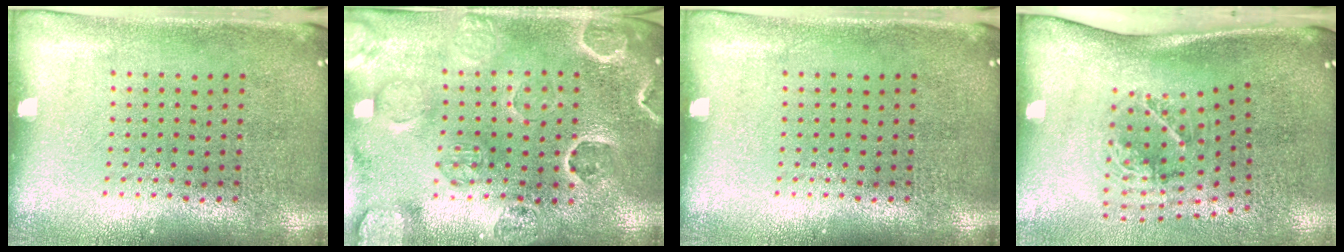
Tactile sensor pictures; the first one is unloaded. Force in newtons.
{"total": 2.8, "press": 2.7, "slide": 0.6}
{"total": 0.0}
{"total": 2.1, "press": 1.3, "slide": 1.7}